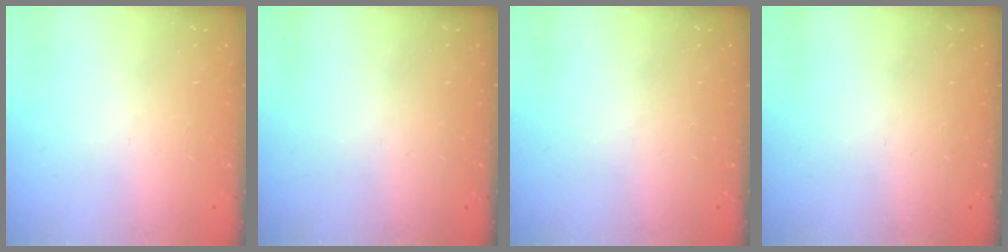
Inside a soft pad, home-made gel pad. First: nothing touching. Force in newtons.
{"total": 0.0}
{"total": 0.0}
{"total": 0.0}